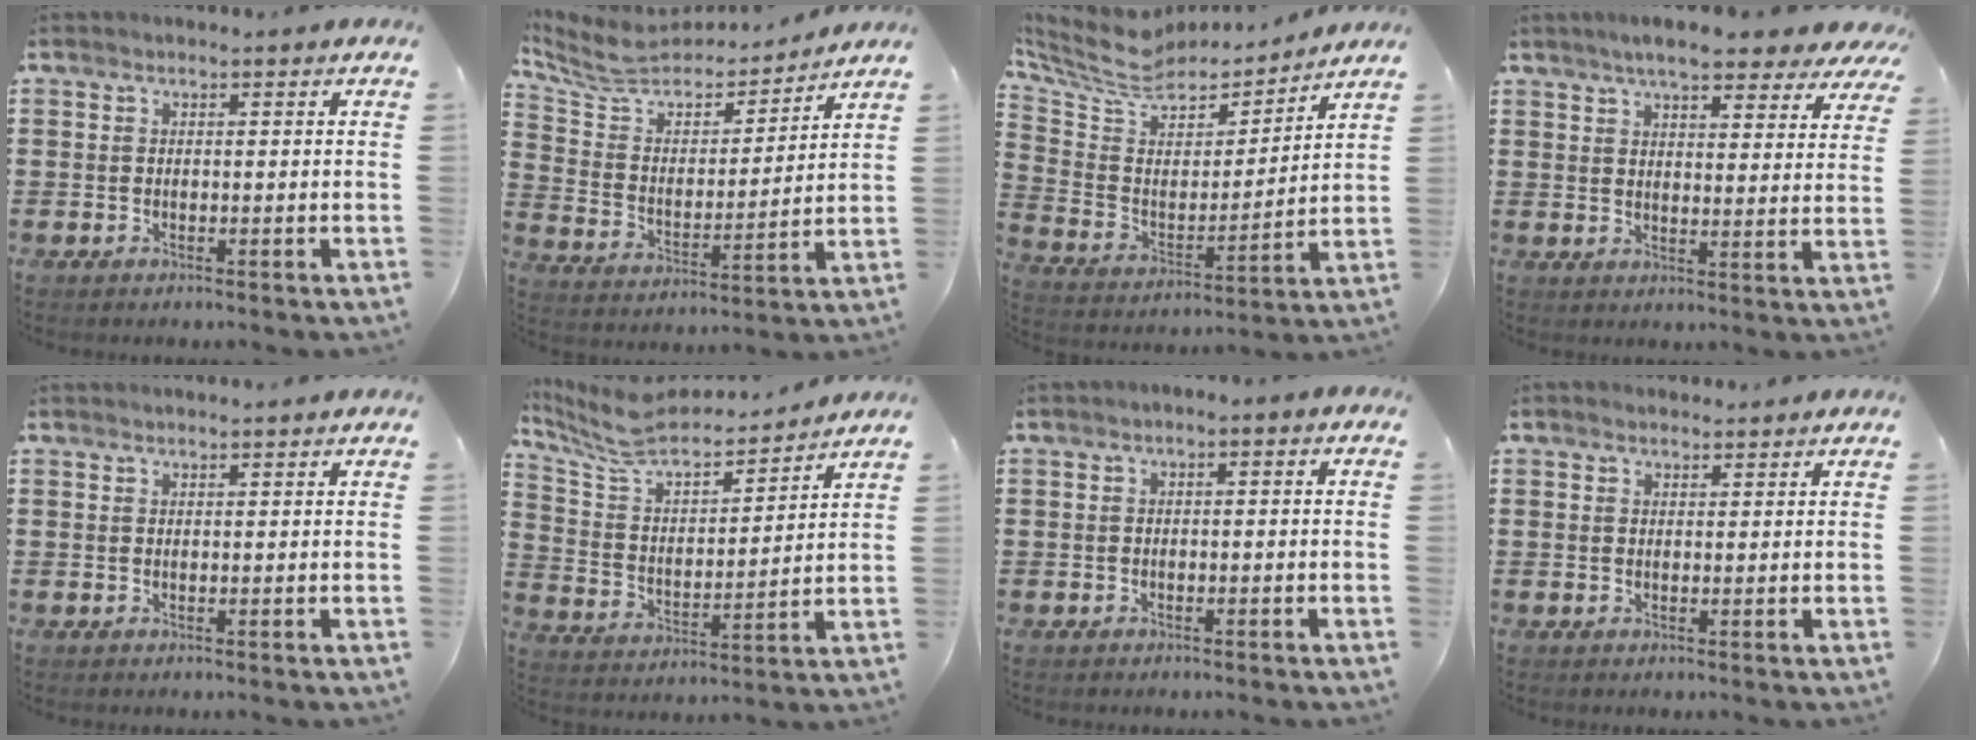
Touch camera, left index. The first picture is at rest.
{"total": 7.0, "force": [6.2, 2.5, 1.8], "torque": [-0.074, -0.043, 0.106]}
{"total": 8.4, "force": [7.0, 3.4, 3.0], "torque": [-0.098, -0.042, 0.124]}
{"total": 6.8, "force": [5.8, 1.2, 3.3], "torque": [-0.068, -0.019, 0.100]}
{"total": 0.7, "force": [0.7, -0.1, 0.1], "torque": [-0.003, -0.002, 0.015]}
{"total": 7.2, "force": [6.6, 1.8, 2.2], "torque": [-0.079, -0.048, 0.111]}
{"total": 1.1, "force": [-0.9, 0.4, 0.6], "torque": [-0.013, 0.000, -0.017]}
{"total": 1.2, "force": [1.2, 0.4, 0.0], "torque": [-0.002, 0.003, 0.023]}